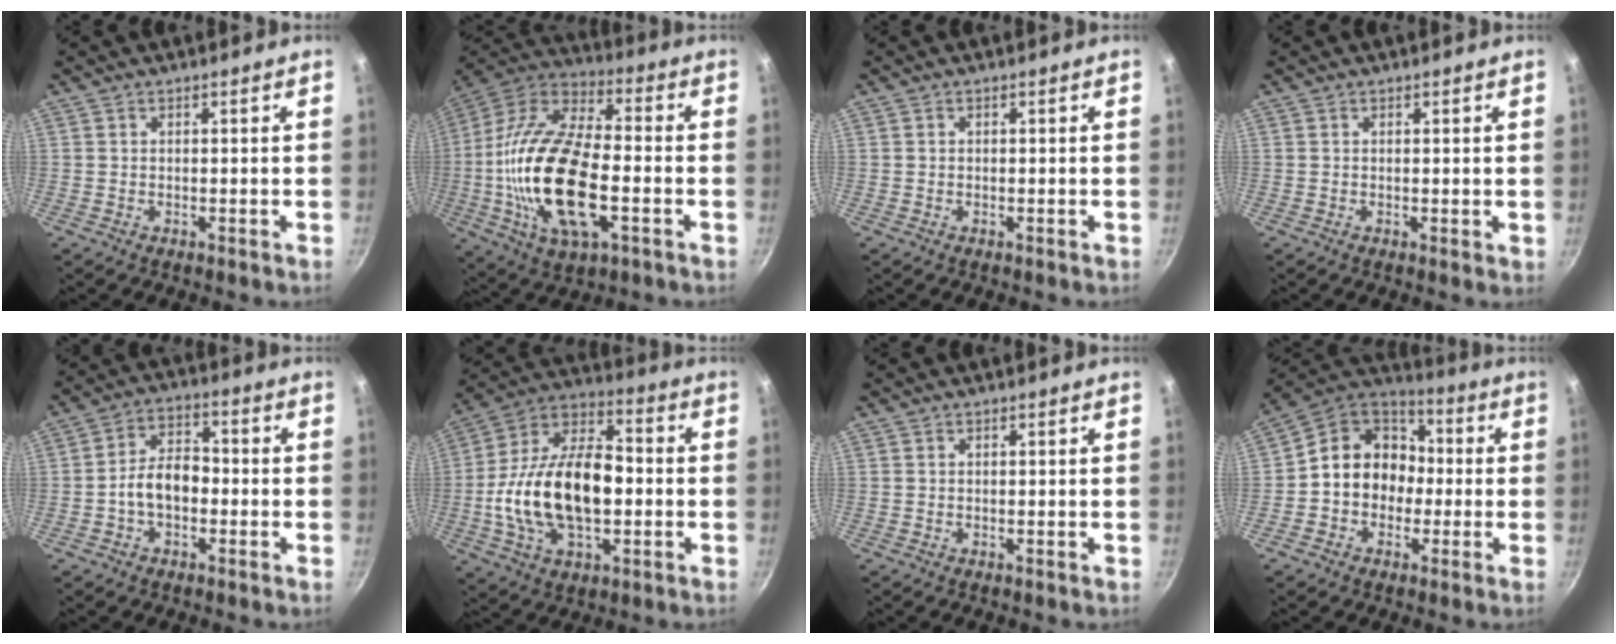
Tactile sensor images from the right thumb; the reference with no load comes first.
{"total": 24.8, "force": [-4.2, 11.9, 21.4], "torque": [-0.418, 0.025, -0.086]}
{"total": 0.0}
{"total": 0.7, "force": [0.1, 0.2, 0.7], "torque": [-0.007, -0.002, 0.000]}
{"total": 7.7, "force": [-1.8, 4.9, 5.6], "torque": [-0.072, 0.034, -0.040]}
{"total": 22.2, "force": [-2.3, 12.9, 18.0], "torque": [-0.306, 0.040, -0.047]}
{"total": 0.0}
{"total": 13.1, "force": [-1.0, 11.3, 6.7], "torque": [-0.060, 0.043, -0.039]}